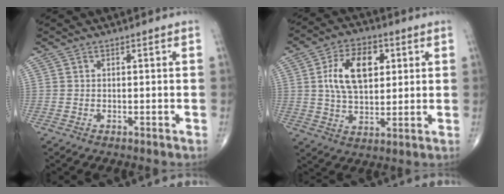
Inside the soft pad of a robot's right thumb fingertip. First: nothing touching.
{"total": 12.7, "force": [2.9, 7.5, 9.8], "torque": [-0.151, -0.001, 0.050]}